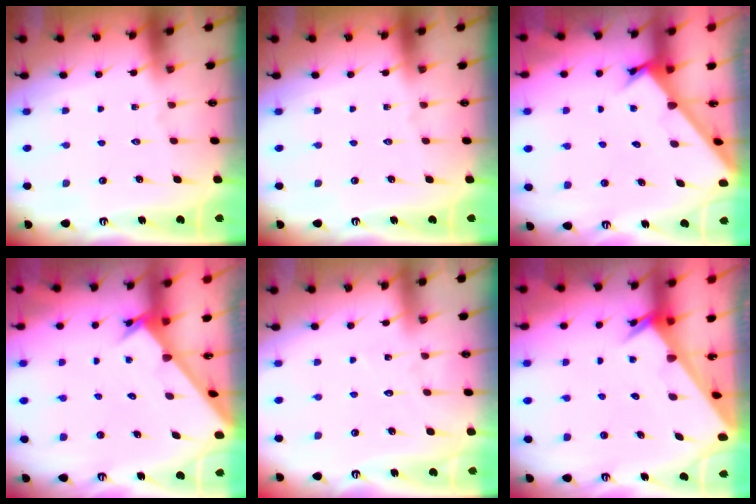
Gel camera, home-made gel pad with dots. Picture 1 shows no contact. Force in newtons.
{"total": 0.0}
{"total": 3.7, "press": 3.7, "slide": 0.1}
{"total": 2.4, "press": 2.4, "slide": 0.2}
{"total": 4.0, "press": 4.0, "slide": 0.4}
{"total": 3.1, "press": 3.1, "slide": 0.2}